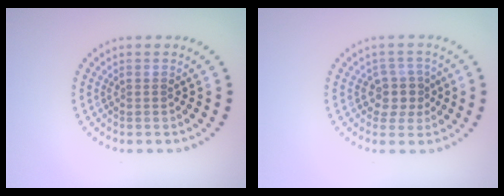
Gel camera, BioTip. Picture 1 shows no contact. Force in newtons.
{"total": 2.5, "press": 2.1, "slide": 1.4}